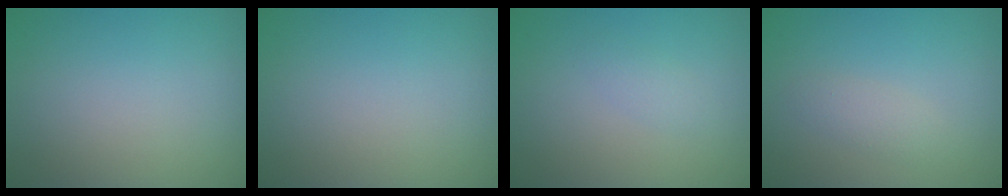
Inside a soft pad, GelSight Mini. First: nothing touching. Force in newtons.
{"total": 0.0}
{"total": 1.1, "press": 1.1, "slide": 0.0}
{"total": 1.4, "press": 1.4, "slide": 0.1}